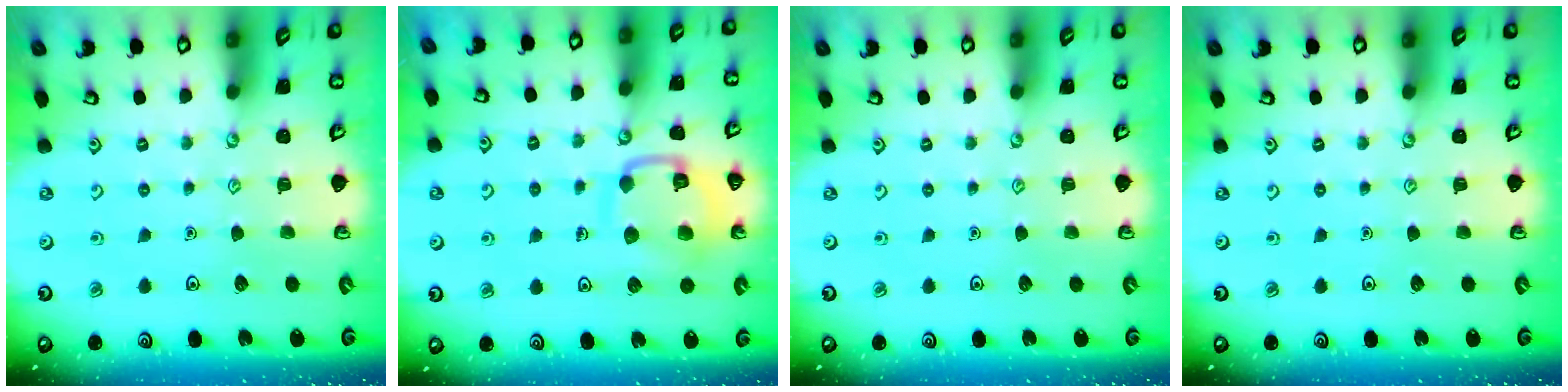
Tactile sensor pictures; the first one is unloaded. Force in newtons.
{"total": 12.3, "press": 12.3, "slide": 0.9}
{"total": 0.0}
{"total": 0.0}